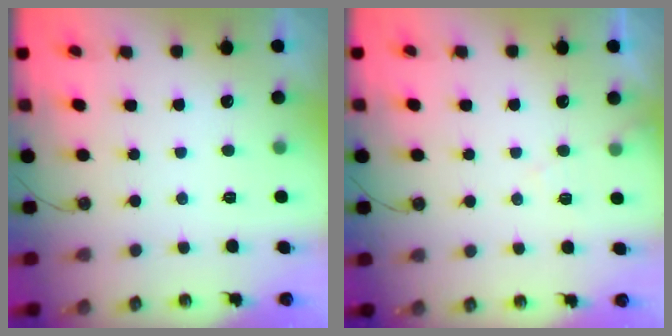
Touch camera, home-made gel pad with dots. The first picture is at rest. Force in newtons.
{"total": 6.4, "press": 6.3, "slide": 0.8}